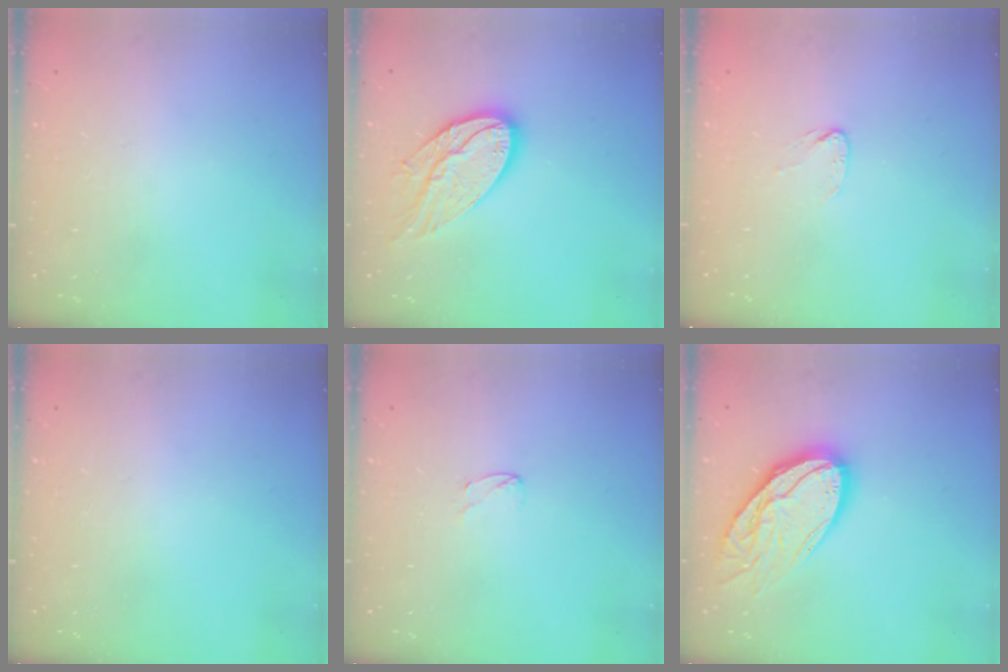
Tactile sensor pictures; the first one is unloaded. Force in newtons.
{"total": 15.6, "press": 15.6, "slide": 1.2}
{"total": 2.7, "press": 2.7, "slide": 0.2}
{"total": 0.0}
{"total": 3.9, "press": 3.8, "slide": 0.3}
{"total": 17.7, "press": 17.6, "slide": 1.7}